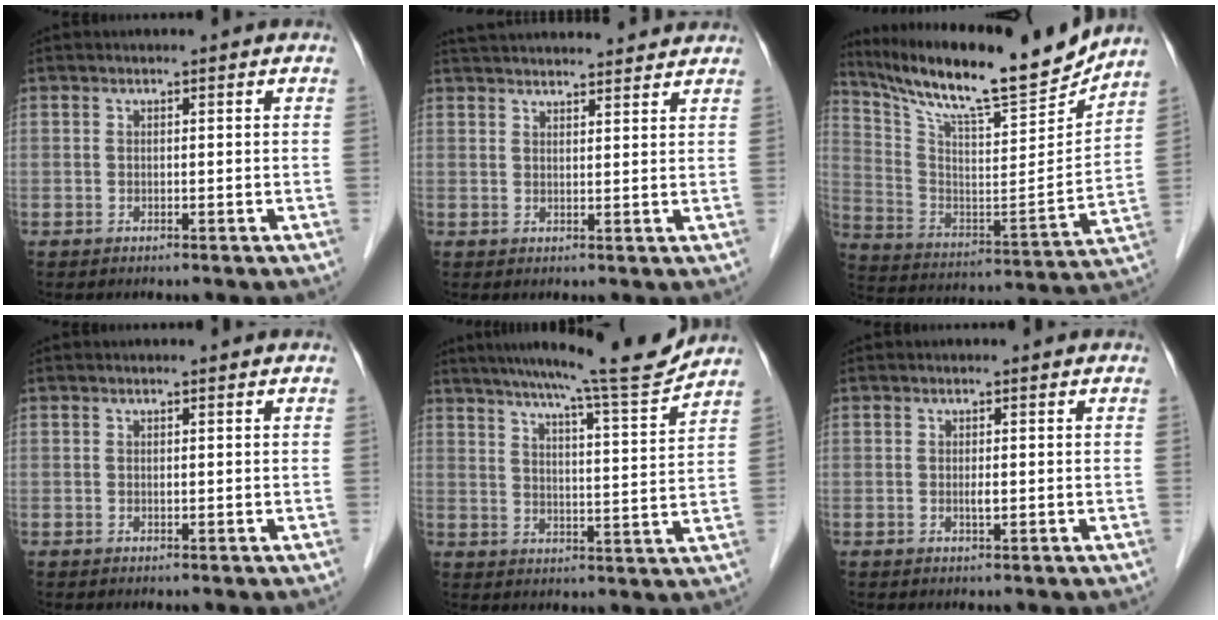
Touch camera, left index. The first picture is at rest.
{"total": 15.3, "force": [14.4, 1.9, 4.7], "torque": [-0.076, 0.043, 0.204]}
{"total": 21.3, "force": [18.9, 1.5, 9.7], "torque": [-0.185, -0.032, 0.307]}
{"total": 0.0}
{"total": 13.5, "force": [12.3, -1.2, 5.5], "torque": [-0.091, -0.023, 0.172]}
{"total": 0.8, "force": [0.0, 0.1, 0.8], "torque": [-0.015, -0.004, -0.002]}